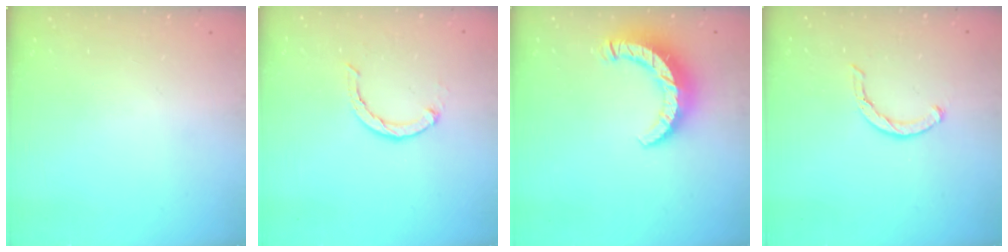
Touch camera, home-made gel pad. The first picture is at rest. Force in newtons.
{"total": 2.1, "press": 2.0, "slide": 0.4}
{"total": 9.9, "press": 9.8, "slide": 0.9}
{"total": 3.5, "press": 3.5, "slide": 0.3}